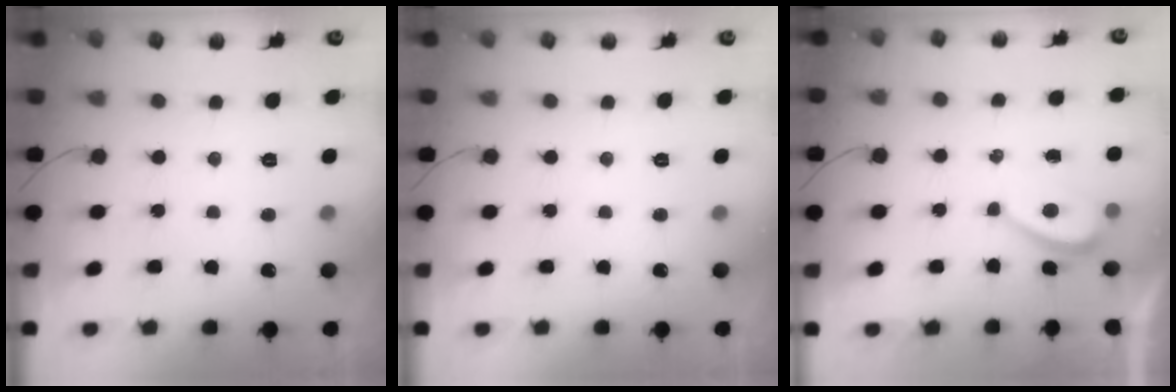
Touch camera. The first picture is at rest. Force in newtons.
{"total": 0.0}
{"total": 1.3, "press": 1.1, "slide": 0.5}